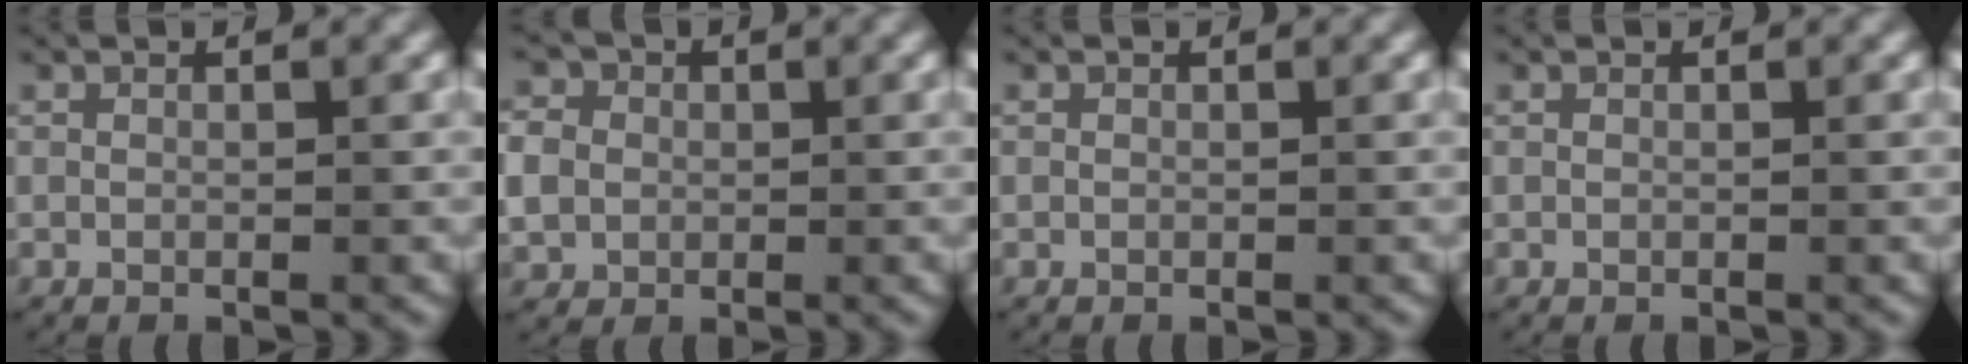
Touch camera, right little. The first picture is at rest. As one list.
[{"total": 4.5, "force": [0.2, 4.2, 1.7], "torque": [-0.051, -0.001, -0.003]}, {"total": 0.0}, {"total": 0.0}]